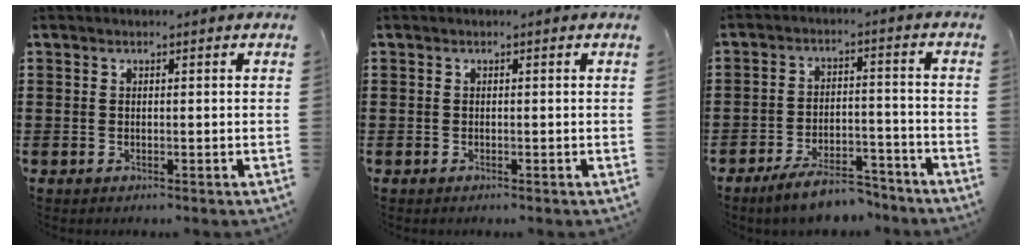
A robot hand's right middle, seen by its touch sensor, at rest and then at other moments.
{"total": 0.0}
{"total": 6.9, "force": [-6.1, 1.6, 2.9], "torque": [-0.053, 0.010, -0.114]}